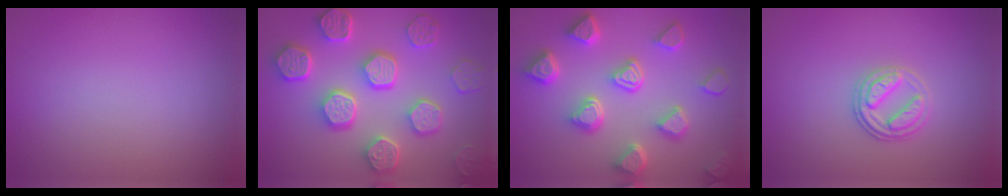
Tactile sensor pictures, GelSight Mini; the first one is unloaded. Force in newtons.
{"total": 8.0, "press": 6.4, "slide": 4.7}
{"total": 6.9, "press": 5.6, "slide": 4.0}
{"total": 2.7, "press": 2.6, "slide": 0.8}